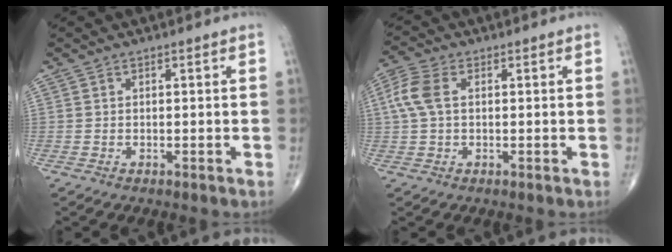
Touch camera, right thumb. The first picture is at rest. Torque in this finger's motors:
{"motor_torque": [0.06, 0.10, 0.18, 0.00, 0.13]}